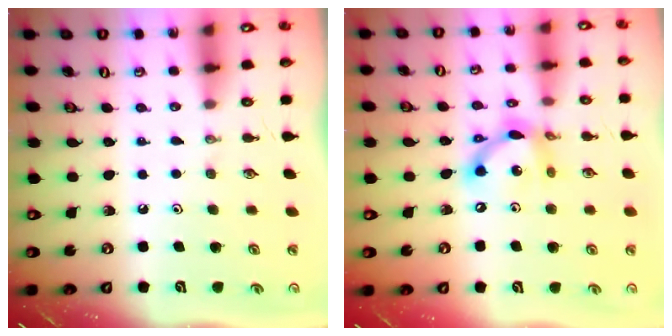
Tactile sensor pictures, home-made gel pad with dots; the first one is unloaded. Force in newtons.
{"total": 13.0, "press": 13.0, "slide": 0.6}